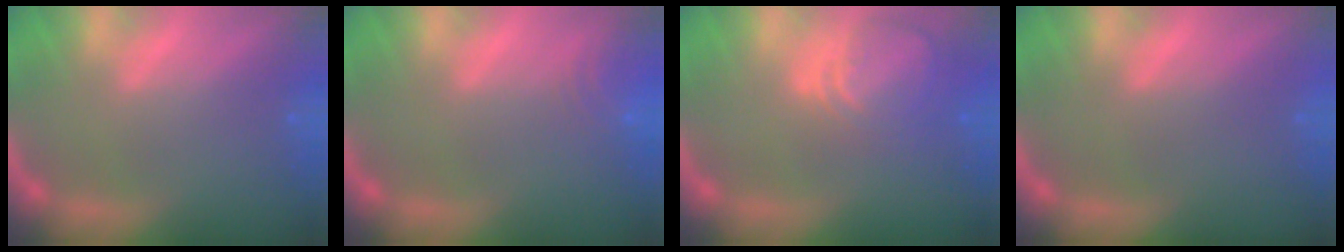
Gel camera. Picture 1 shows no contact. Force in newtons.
{"total": 4.0}
{"total": 6.1}
{"total": 0.0}